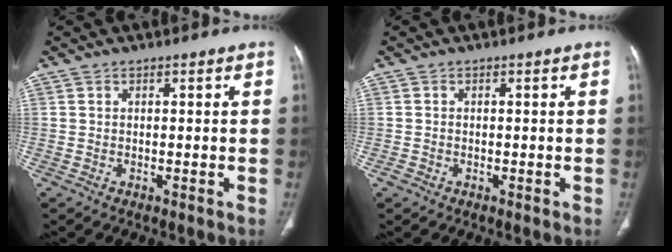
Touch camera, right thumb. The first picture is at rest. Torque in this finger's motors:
{"motor_torque": [0.49, -0.06, -0.12, -0.57, 0.01]}